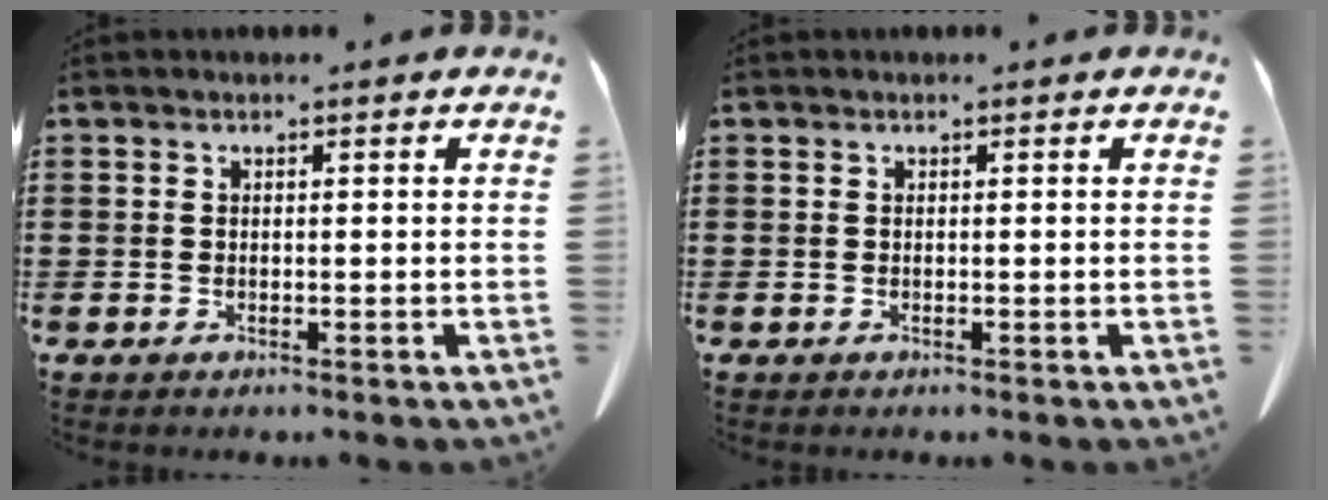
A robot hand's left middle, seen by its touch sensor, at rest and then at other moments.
{"total": 0.0}